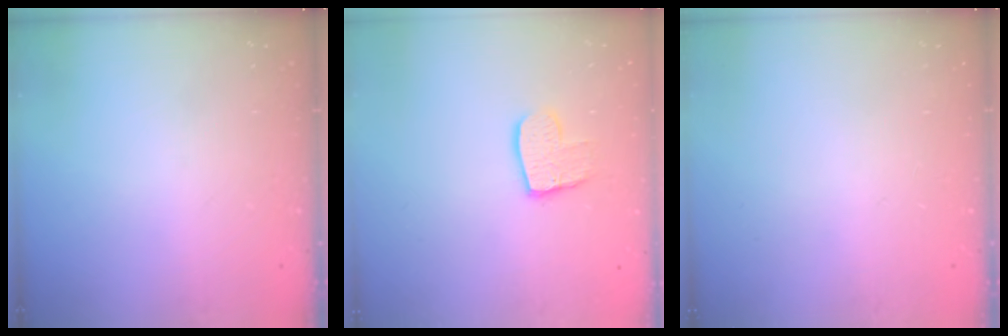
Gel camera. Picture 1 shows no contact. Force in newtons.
{"total": 10.1, "press": 10.0, "slide": 0.7}
{"total": 0.0}